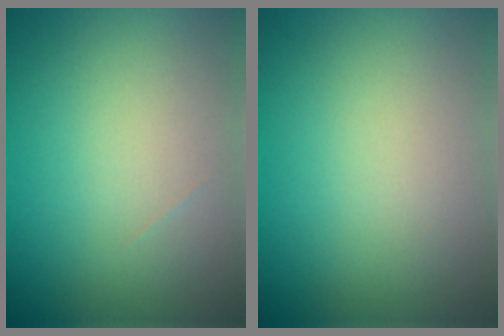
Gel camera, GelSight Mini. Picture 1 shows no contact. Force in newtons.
{"total": 0.0}